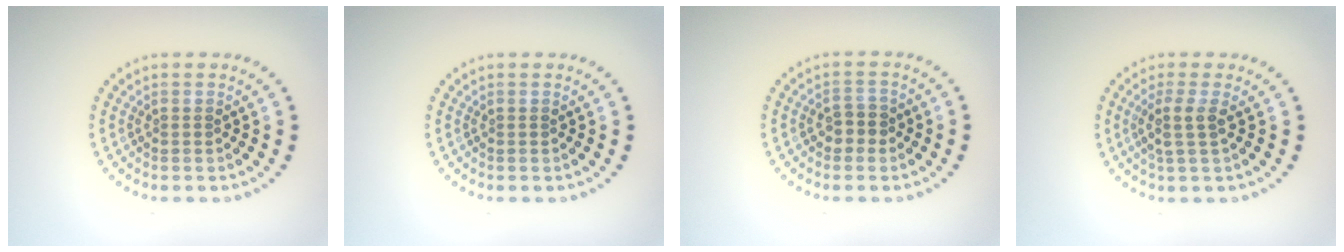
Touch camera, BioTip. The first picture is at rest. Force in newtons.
{"total": 0.0}
{"total": 1.9, "press": 1.8, "slide": 0.5}
{"total": 2.2, "press": 1.7, "slide": 1.5}